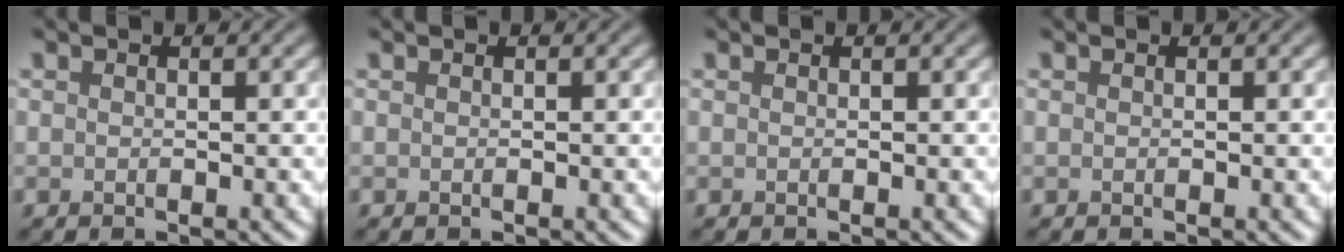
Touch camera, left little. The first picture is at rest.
{"total": 0.0}
{"total": 0.0}
{"total": 0.0}